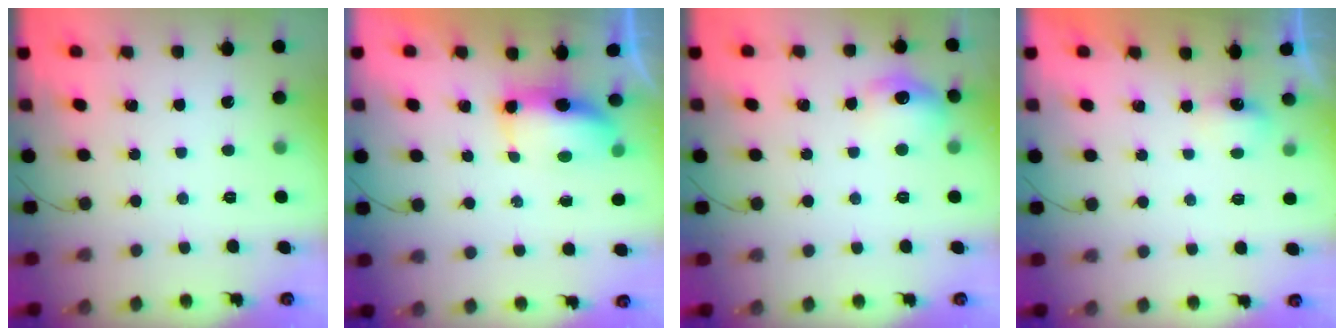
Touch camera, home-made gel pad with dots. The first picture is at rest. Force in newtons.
{"total": 7.4, "press": 7.1, "slide": 2.1}
{"total": 9.9, "press": 9.8, "slide": 1.0}
{"total": 2.5, "press": 2.5, "slide": 0.6}